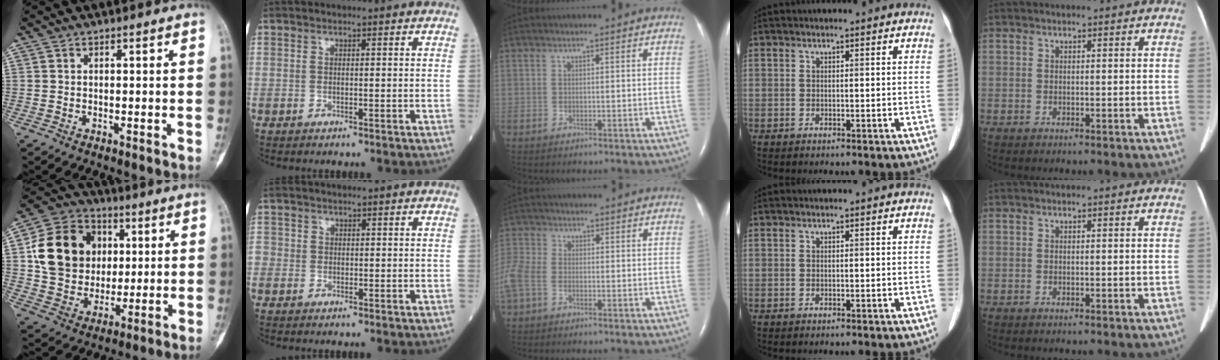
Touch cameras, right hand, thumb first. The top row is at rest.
{"thumb": {"total": 18.2, "force": [3.5, 15.2, 9.4], "torque": [-0.146, 0.010, 0.067]}, "index": {"total": 2.3, "force": [-0.4, 2.1, 0.9], "torque": [-0.021, 0.010, -0.010]}, "middle": {"total": 7.4, "force": [-2.1, 5.1, 4.9], "torque": [-0.155, 0.009, -0.042]}}